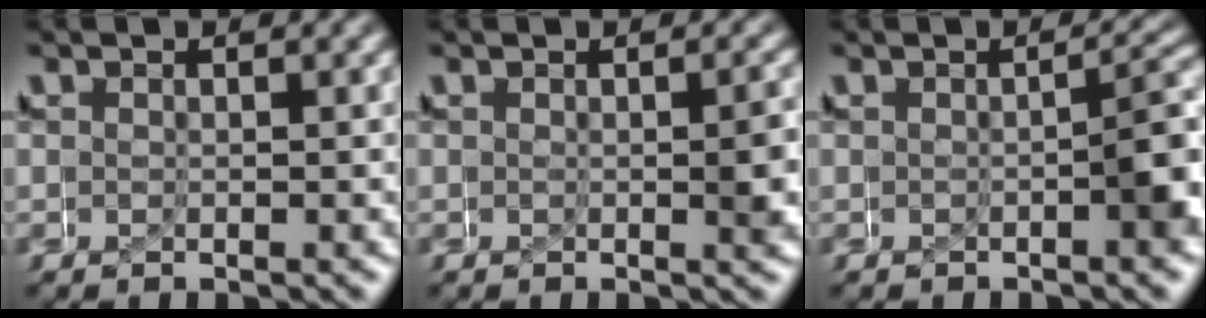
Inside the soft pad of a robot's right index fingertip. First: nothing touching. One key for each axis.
{"total": 1.1, "fx": -0.3, "fy": 0.0, "fz": 1.0, "tx": -0.015, "ty": -0.005, "tz": -0.001}
{"total": 2.9, "fx": -0.8, "fy": 1.0, "fz": 2.6, "tx": -0.027, "ty": 0.007, "tz": -0.018}